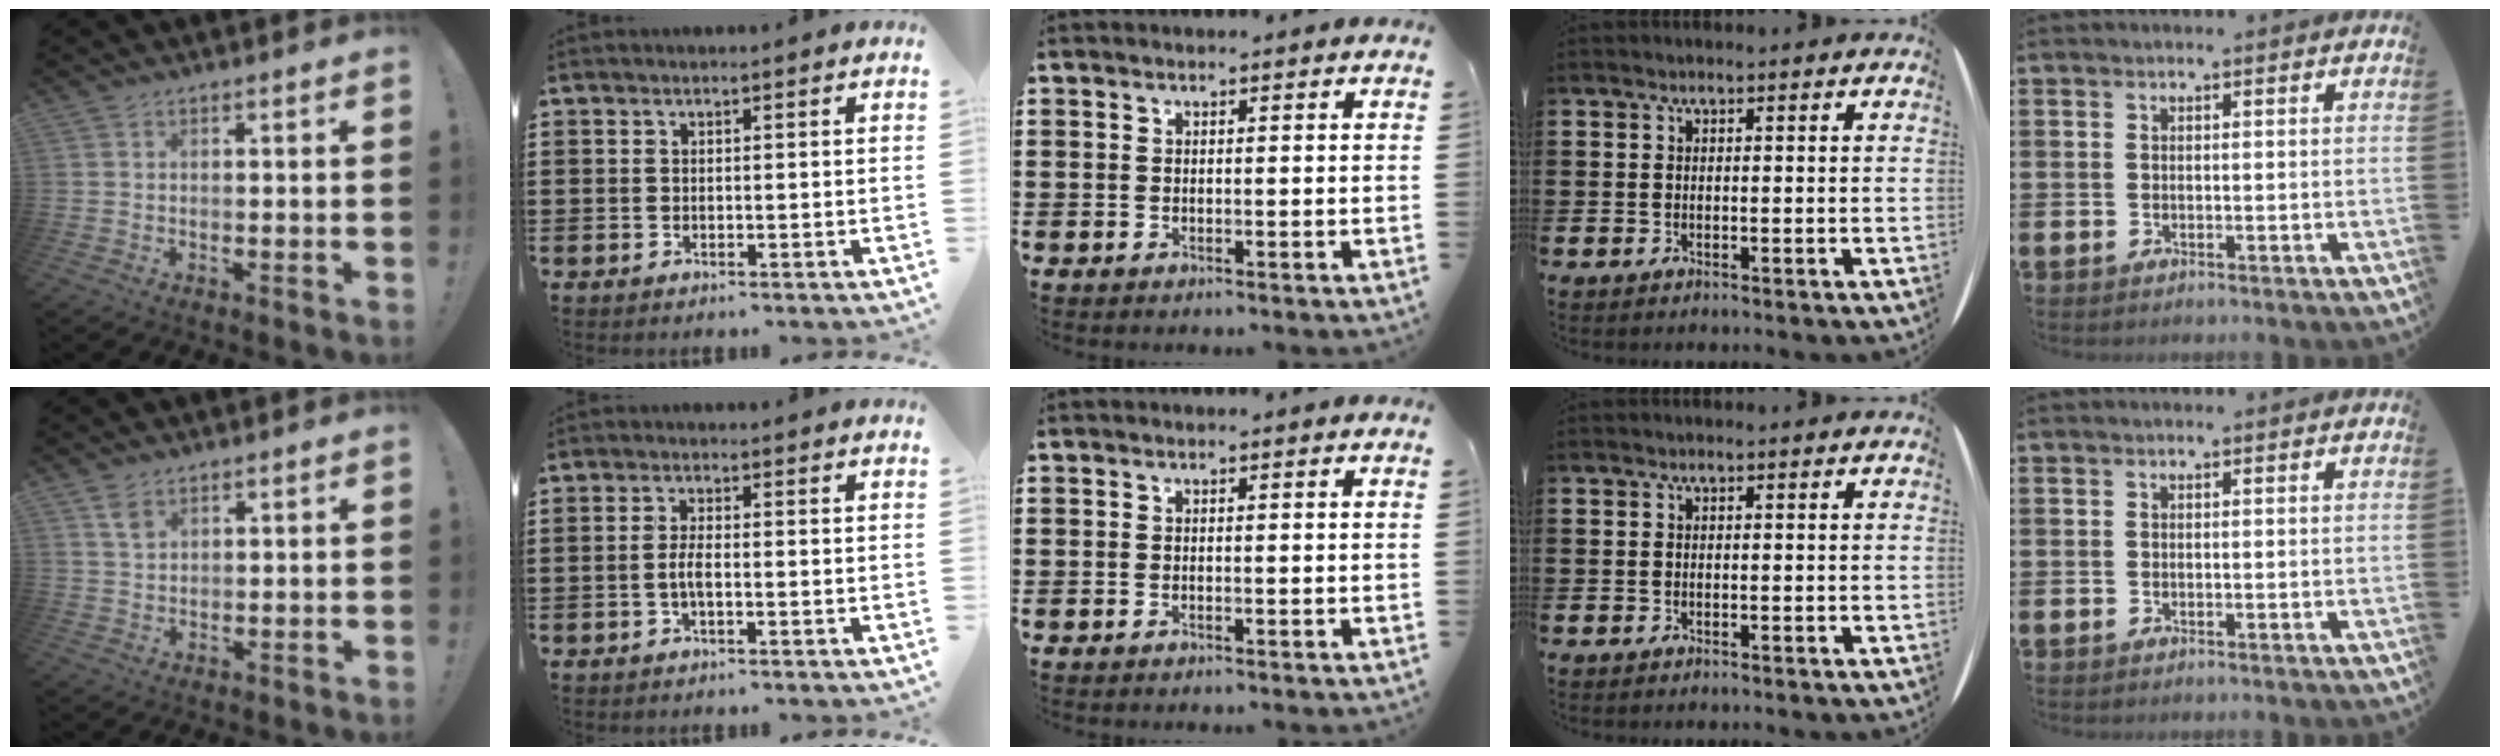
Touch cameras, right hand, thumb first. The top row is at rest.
{"thumb": {"total": 3.1, "force": [1.9, 1.7, 1.8], "torque": [-0.018, -0.011, 0.033]}, "index": {"total": 2.7, "force": [-0.7, 0.6, 2.5], "torque": [-0.061, -0.005, -0.018]}}